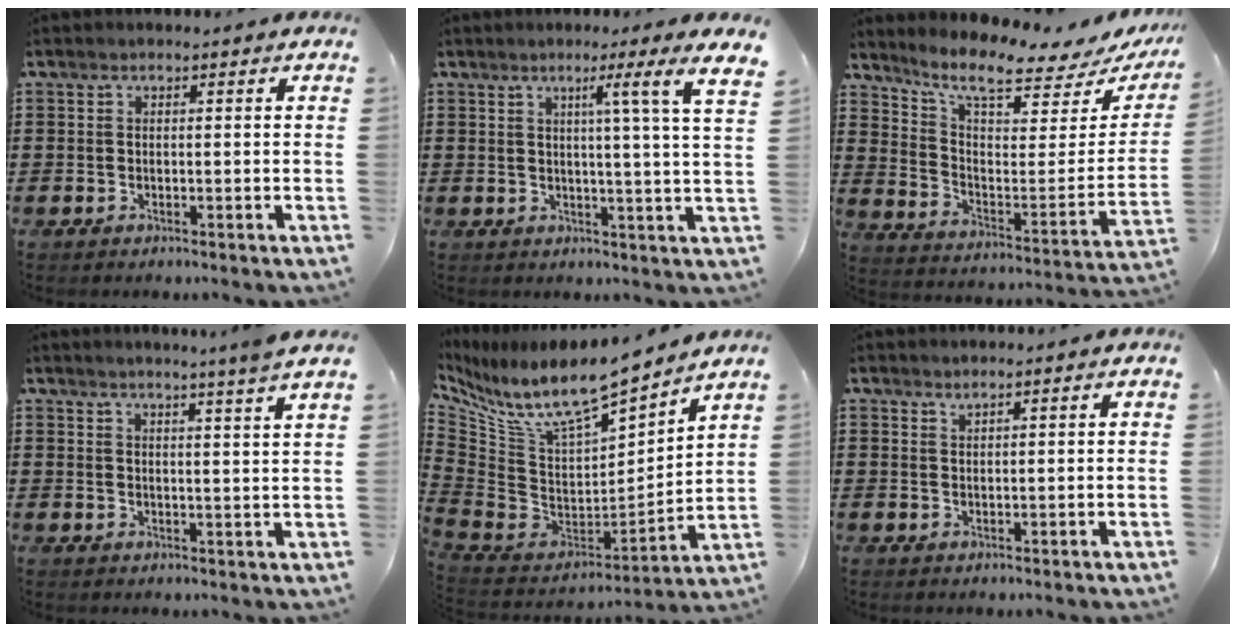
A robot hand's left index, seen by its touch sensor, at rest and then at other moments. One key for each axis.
{"total": 6.6, "fx": 3.2, "fy": -1.7, "fz": 5.5, "tx": -0.090, "ty": -0.023, "tz": 0.041}
{"total": 7.3, "fx": 5.9, "fy": 1.3, "fz": 4.1, "tx": -0.093, "ty": -0.049, "tz": 0.095}
{"total": 3.6, "fx": 3.0, "fy": -1.5, "fz": 1.2, "tx": -0.030, "ty": -0.017, "tz": 0.052}
{"total": 10.2, "fx": 8.2, "fy": 2.1, "fz": 5.7, "tx": -0.145, "ty": -0.068, "tz": 0.144}
{"total": 1.1, "fx": 1.0, "fy": -0.1, "fz": 0.4, "tx": -0.008, "ty": -0.003, "tz": 0.020}